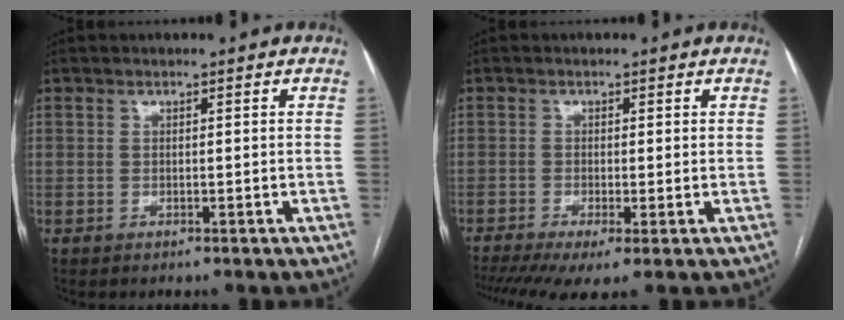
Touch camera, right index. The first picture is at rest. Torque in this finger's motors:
{"motor_torque": [0.92, -0.79, 0.28, 0.07]}